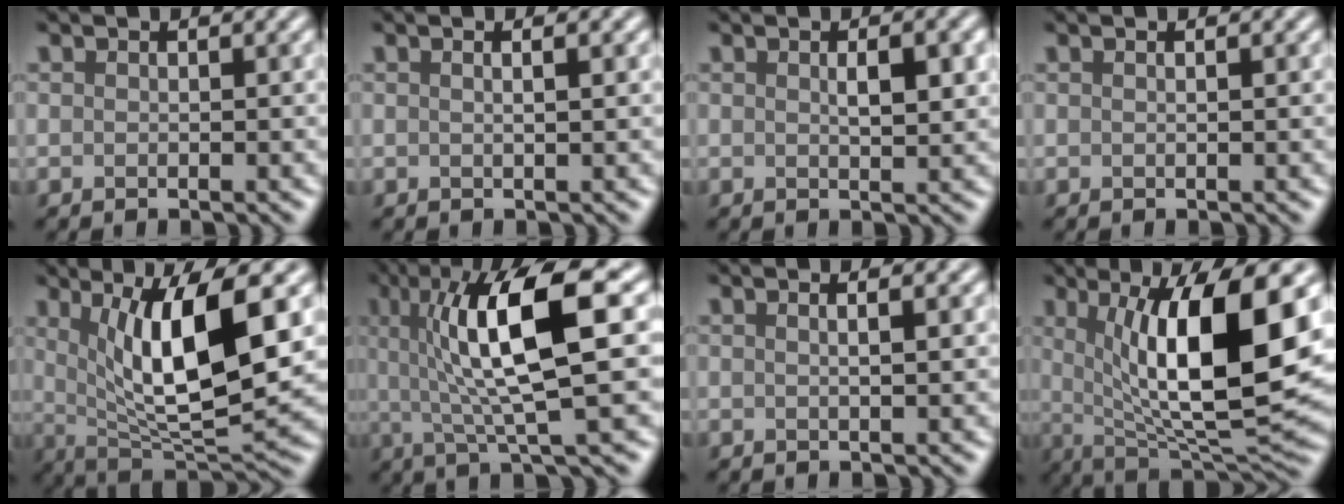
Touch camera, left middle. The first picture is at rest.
{"total": 1.6, "force": [0.6, 0.6, 1.4], "torque": [-0.009, -0.001, -0.002]}
{"total": 2.6, "force": [0.6, 0.8, 2.4], "torque": [-0.037, 0.001, 0.011]}
{"total": 0.6, "force": [0.3, 0.2, 0.5], "torque": [-0.007, 0.002, 0.000]}
{"total": 9.7, "force": [2.3, 2.7, 9.0], "torque": [-0.142, -0.014, 0.046]}
{"total": 10.2, "force": [2.1, 2.2, 9.8], "torque": [-0.152, 0.003, 0.038]}
{"total": 2.4, "force": [0.9, 1.0, 2.0], "torque": [-0.012, 0.004, -0.010]}
{"total": 13.1, "force": [2.5, 3.7, 12.3], "torque": [-0.182, -0.008, 0.046]}